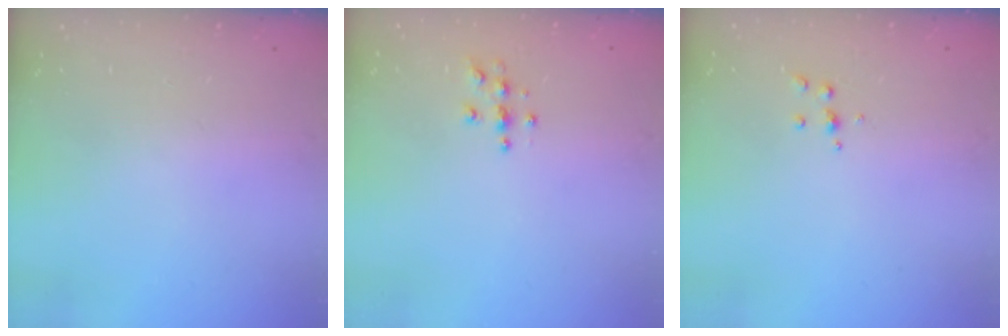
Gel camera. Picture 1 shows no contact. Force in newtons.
{"total": 4.0, "press": 3.9, "slide": 0.4}
{"total": 5.0, "press": 4.9, "slide": 0.8}